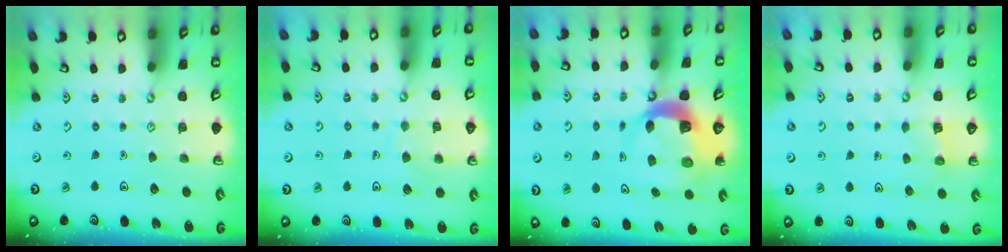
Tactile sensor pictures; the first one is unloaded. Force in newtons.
{"total": 5.4, "press": 5.3, "slide": 0.5}
{"total": 8.4, "press": 8.3, "slide": 0.9}
{"total": 2.5, "press": 2.5, "slide": 0.1}